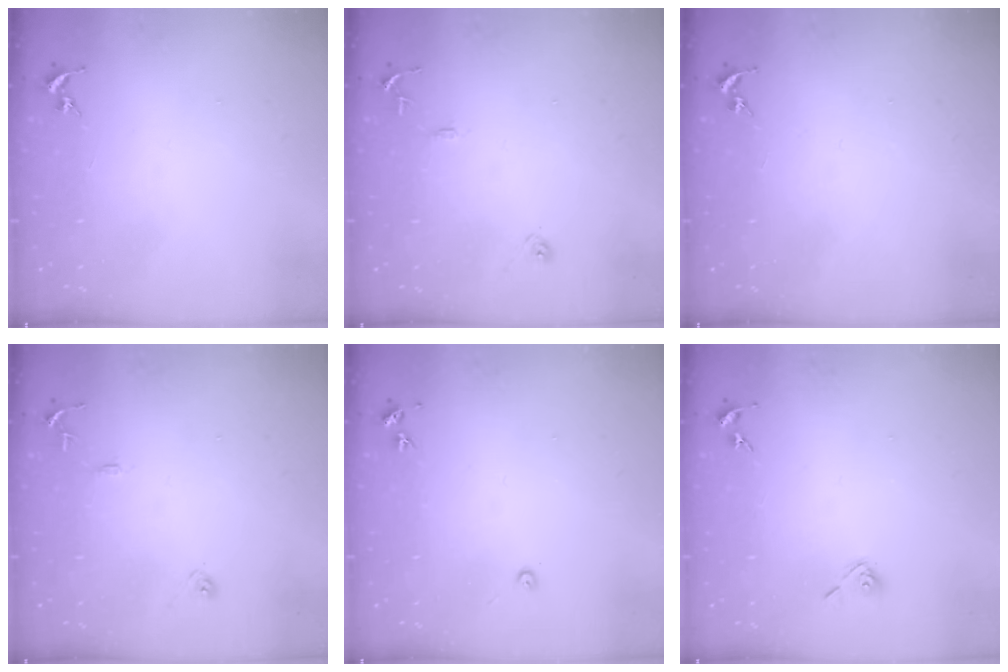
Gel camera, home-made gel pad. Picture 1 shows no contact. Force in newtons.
{"total": 9.1, "press": 9.1, "slide": 0.8}
{"total": 0.0}
{"total": 9.1, "press": 9.1, "slide": 0.8}
{"total": 3.5, "press": 3.5, "slide": 0.3}
{"total": 5.3, "press": 4.9, "slide": 2.0}